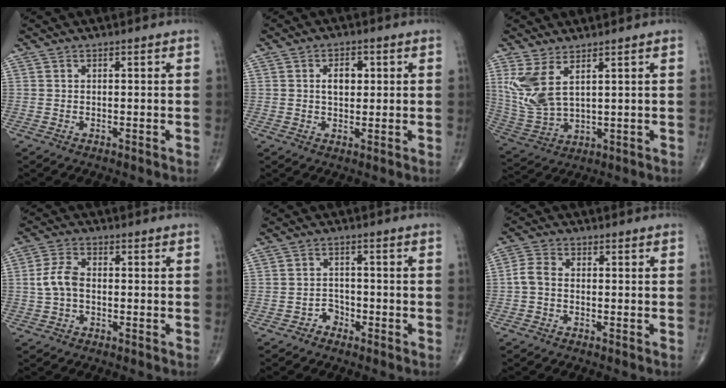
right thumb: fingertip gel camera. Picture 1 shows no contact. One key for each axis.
{"total": 4.4, "fx": 0.8, "fy": 2.8, "fz": 3.3, "tx": -0.042, "ty": 0.001, "tz": 0.012}
{"total": 9.4, "fx": 4.0, "fy": 4.0, "fz": 7.4, "tx": -0.169, "ty": -0.022, "tz": 0.096}
{"total": 5.2, "fx": -0.4, "fy": 3.3, "fz": 4.0, "tx": -0.087, "ty": 0.016, "tz": -0.013}
{"total": 2.5, "fx": -1.6, "fy": 1.8, "fz": 0.4, "tx": 0.004, "ty": 0.015, "tz": -0.034}
{"total": 3.4, "fx": -0.7, "fy": 2.3, "fz": 2.4, "tx": -0.049, "ty": 0.010, "tz": -0.022}